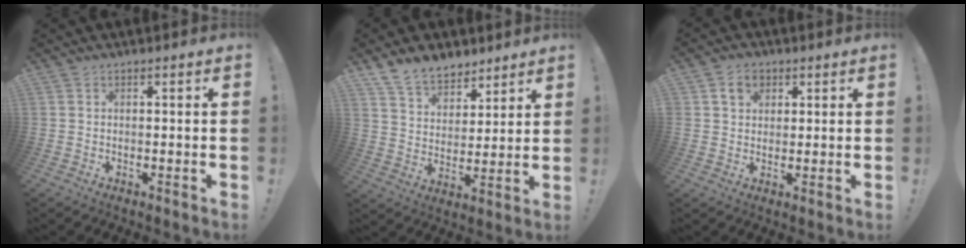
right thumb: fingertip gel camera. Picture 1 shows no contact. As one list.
[{"total": 11.2, "force": [8.8, 6.2, 3.0], "torque": [-0.066, -0.059, 0.174]}, {"total": 5.5, "force": [2.5, 4.4, 2.2], "torque": [-0.032, -0.003, 0.045]}]